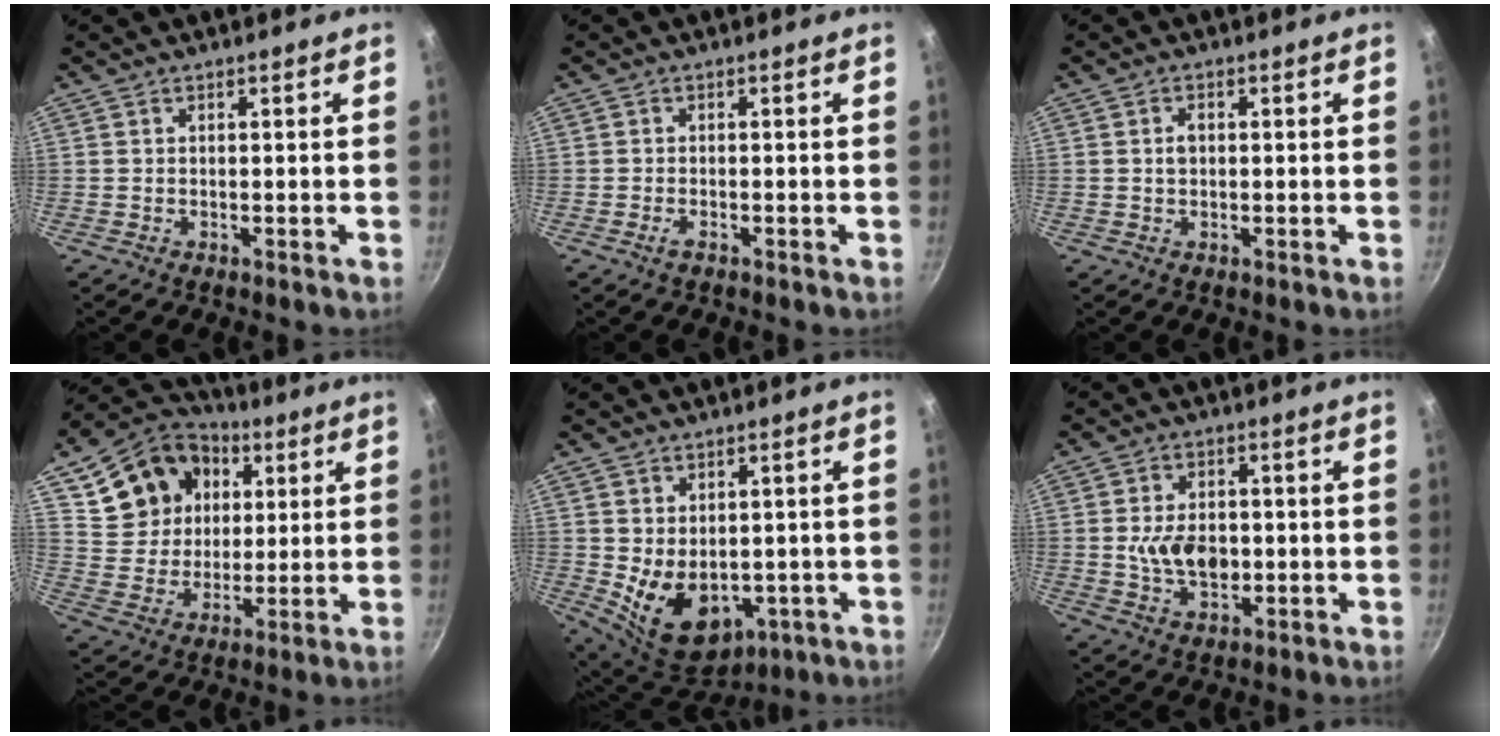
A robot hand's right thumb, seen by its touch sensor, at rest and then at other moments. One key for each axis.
{"total": 1.3, "fx": -0.9, "fy": 0.4, "fz": 0.8, "tx": -0.020, "ty": 0.006, "tz": -0.018}
{"total": 1.8, "fx": 0.1, "fy": 1.3, "fz": 1.3, "tx": -0.018, "ty": 0.005, "tz": 0.002}
{"total": 17.4, "fx": 6.2, "fy": 14.2, "fz": 8.0, "tx": -0.132, "ty": 0.008, "tz": 0.113}
{"total": 11.8, "fx": -1.1, "fy": 8.3, "fz": 8.3, "tx": -0.110, "ty": -0.017, "tz": 0.013}
{"total": 8.0, "fx": -0.4, "fy": 5.3, "fz": 6.0, "tx": -0.088, "ty": -0.004, "tz": -0.005}